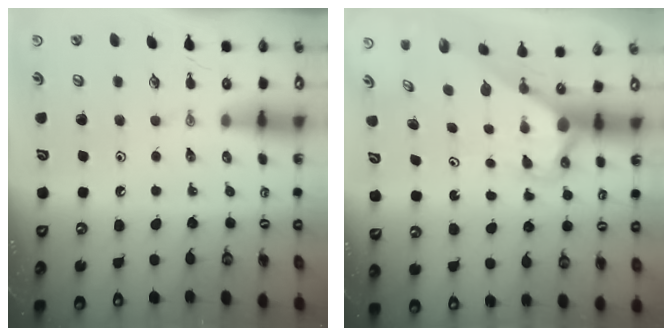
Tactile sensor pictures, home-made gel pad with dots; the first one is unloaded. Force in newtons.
{"total": 3.2, "press": 3.2, "slide": 0.3}